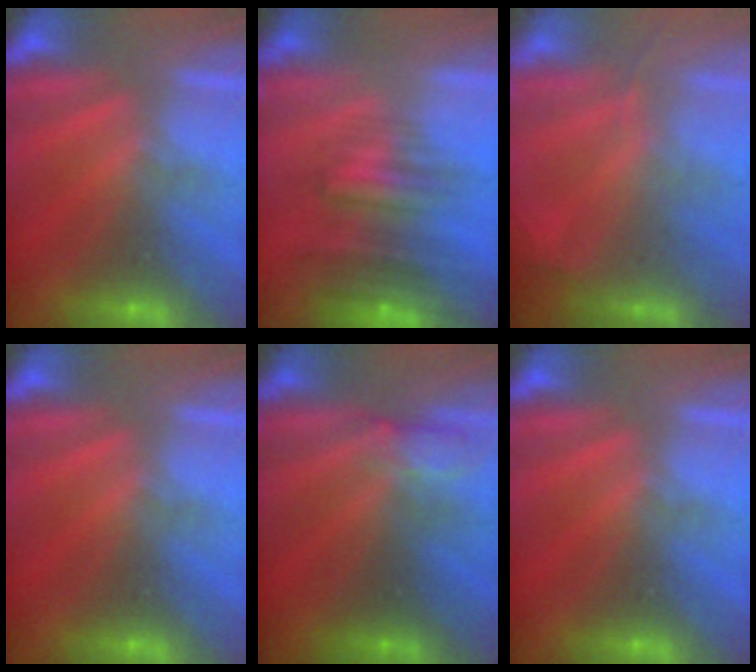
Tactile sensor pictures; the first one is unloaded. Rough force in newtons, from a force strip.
{"total": 7.5}
{"total": 1.1}
{"total": 0.0}
{"total": 2.4}
{"total": 0.0}